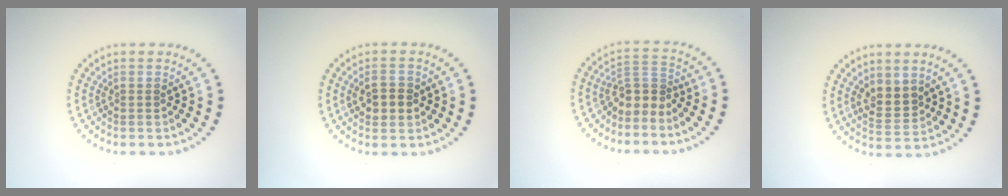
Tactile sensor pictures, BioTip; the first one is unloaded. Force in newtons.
{"total": 2.5, "press": 2.5, "slide": 0.3}
{"total": 2.5, "press": 1.8, "slide": 1.7}
{"total": 2.5, "press": 2.3, "slide": 0.9}